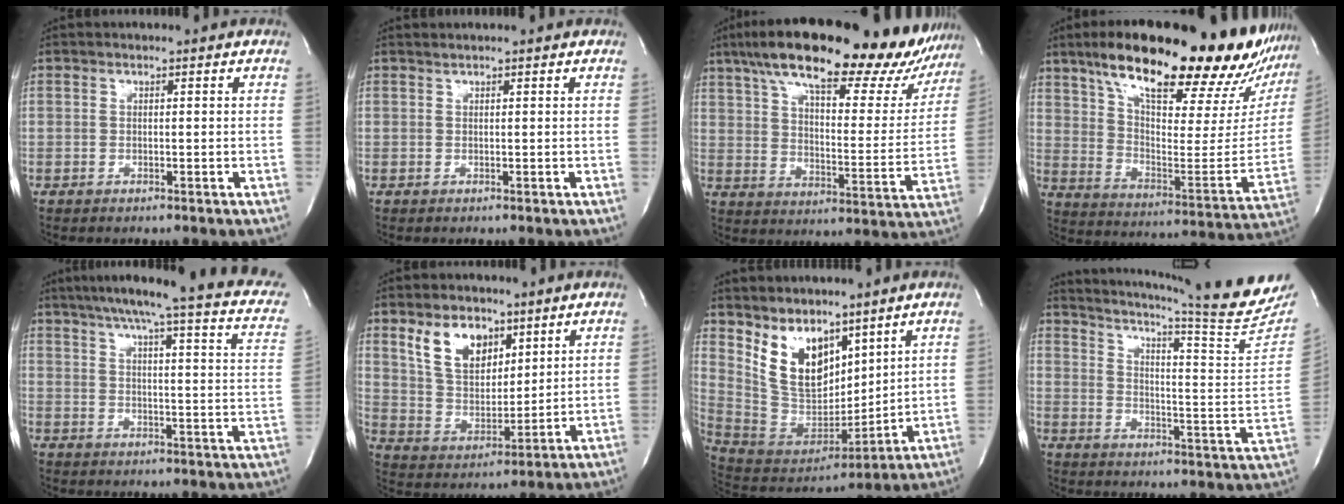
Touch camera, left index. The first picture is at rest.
{"total": 0.0}
{"total": 30.1, "force": [23.7, 7.5, 17.0], "torque": [-0.272, 0.003, 0.310]}
{"total": 31.6, "force": [23.7, 5.7, 20.2], "torque": [-0.285, -0.029, 0.329]}
{"total": 20.9, "force": [15.7, 2.1, 13.6], "torque": [-0.197, -0.015, 0.179]}
{"total": 9.0, "force": [5.1, 5.4, 5.1], "torque": [-0.103, 0.003, 0.106]}
{"total": 10.9, "force": [6.6, 6.1, 6.1], "torque": [-0.129, 0.005, 0.145]}
{"total": 21.3, "force": [18.8, 0.0, 10.0], "torque": [-0.164, -0.085, 0.241]}